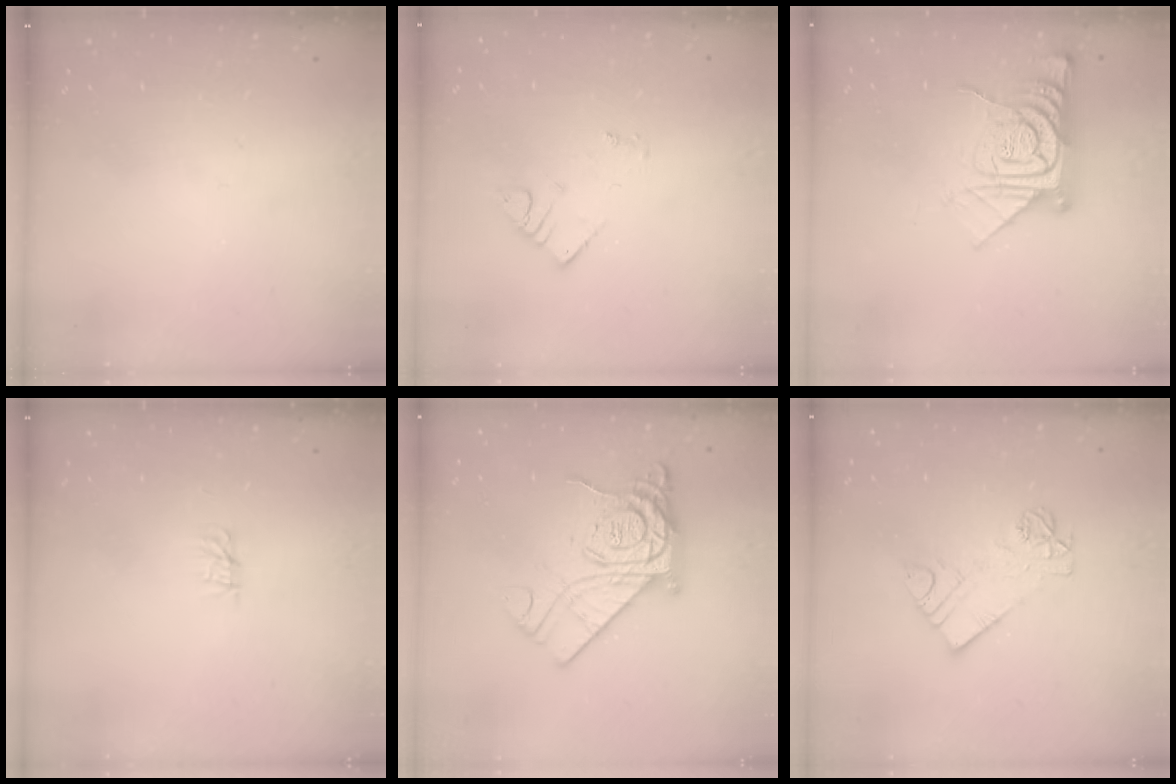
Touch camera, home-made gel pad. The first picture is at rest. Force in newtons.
{"total": 3.4, "press": 3.4, "slide": 0.6}
{"total": 14.6, "press": 14.5, "slide": 1.4}
{"total": 0.0}
{"total": 18.3, "press": 18.2, "slide": 1.7}
{"total": 10.1, "press": 10.0, "slide": 0.7}